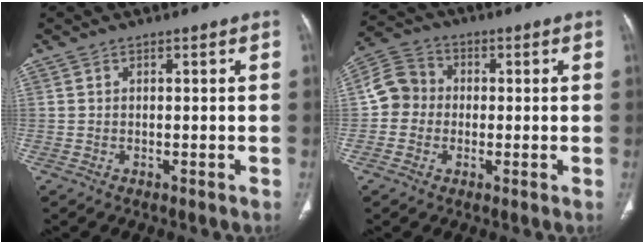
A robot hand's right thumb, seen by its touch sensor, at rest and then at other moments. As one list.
[{"total": 7.2, "force": [-0.4, 6.6, 2.8], "torque": [-0.036, 0.022, -0.024]}]